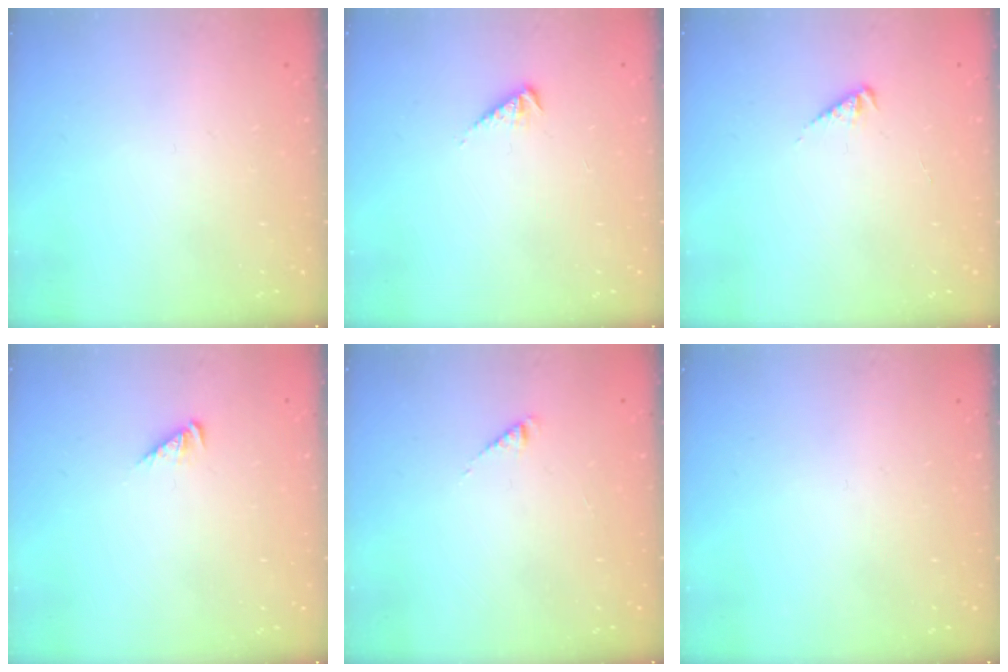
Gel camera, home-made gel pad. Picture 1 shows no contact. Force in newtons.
{"total": 3.3, "press": 3.2, "slide": 0.5}
{"total": 2.6, "press": 2.6, "slide": 0.4}
{"total": 3.4, "press": 3.4, "slide": 0.6}
{"total": 2.6, "press": 2.6, "slide": 0.4}
{"total": 0.0}